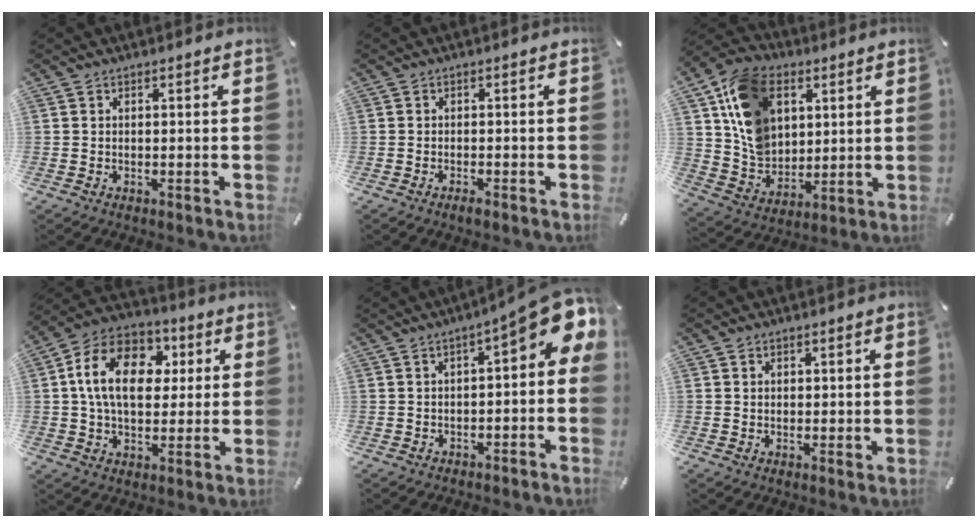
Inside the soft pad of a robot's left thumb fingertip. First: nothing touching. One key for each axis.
{"total": 1.4, "fx": -1.0, "fy": 0.4, "fz": 0.9, "tx": -0.017, "ty": 0.002, "tz": -0.020}
{"total": 15.7, "fx": 5.5, "fy": 12.4, "fz": 7.8, "tx": -0.163, "ty": -0.009, "tz": 0.109}
{"total": 16.5, "fx": 3.3, "fy": 11.8, "fz": 11.0, "tx": -0.211, "ty": 0.004, "tz": 0.057}
{"total": 10.4, "fx": 4.1, "fy": 3.4, "fz": 9.0, "tx": -0.114, "ty": -0.040, "tz": 0.067}
{"total": 1.7, "fx": 0.8, "fy": 1.5, "fz": 0.0, "tx": 0.005, "ty": 0.000, "tz": 0.013}